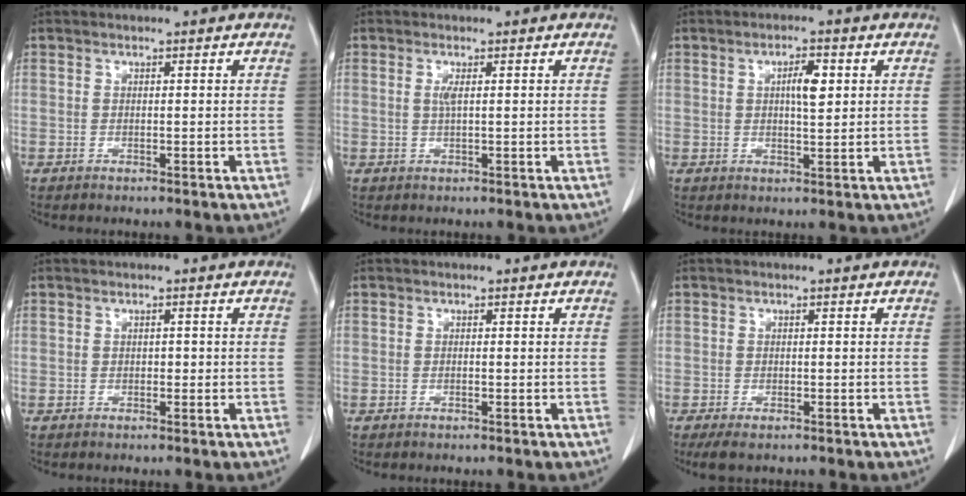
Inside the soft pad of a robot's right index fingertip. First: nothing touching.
{"total": 1.3, "force": [0.3, 0.0, 1.3], "torque": [-0.034, -0.001, 0.005]}
{"total": 3.9, "force": [1.1, 1.0, 3.7], "torque": [-0.062, 0.002, 0.017]}
{"total": 0.6, "force": [-0.1, 0.5, 0.4], "torque": [-0.004, 0.003, -0.002]}
{"total": 0.0}
{"total": 2.7, "force": [-1.8, 0.9, 1.7], "torque": [-0.036, -0.009, -0.026]}